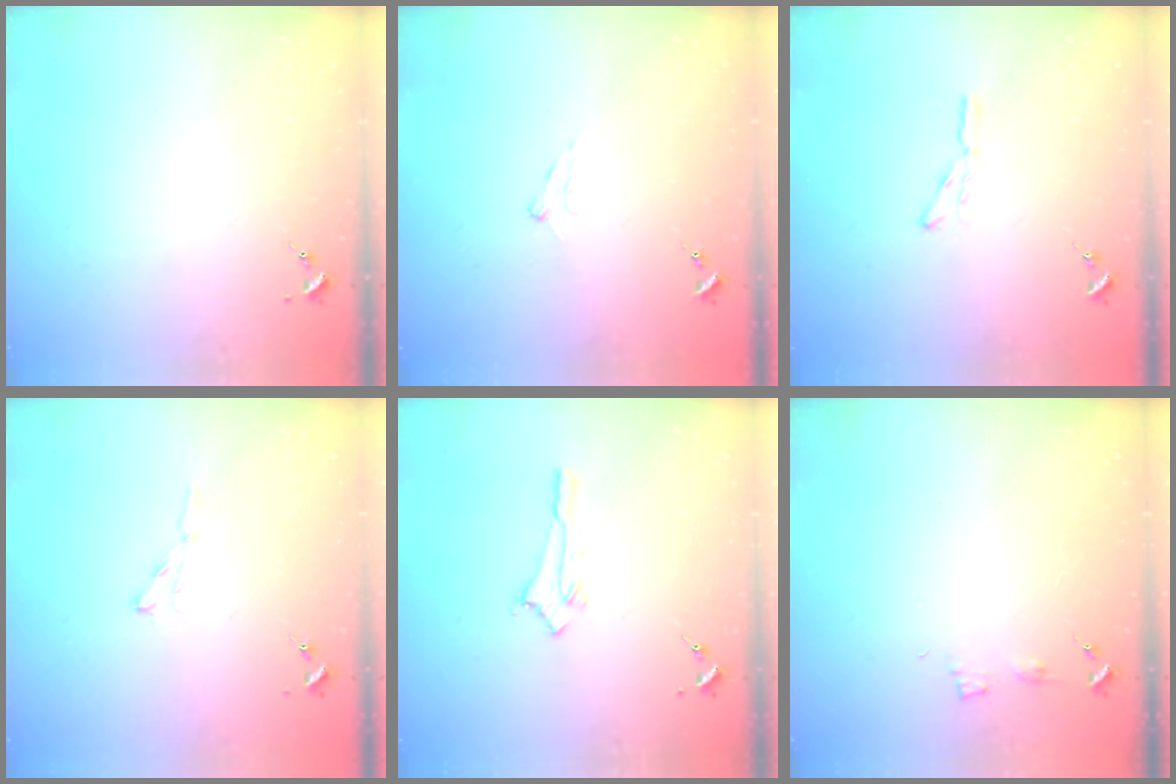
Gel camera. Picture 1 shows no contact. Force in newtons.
{"total": 6.0, "press": 6.0, "slide": 0.6}
{"total": 4.0, "press": 4.0, "slide": 0.4}
{"total": 3.5, "press": 3.5, "slide": 0.4}
{"total": 2.8, "press": 2.8, "slide": 0.3}
{"total": 3.6, "press": 3.6, "slide": 0.5}